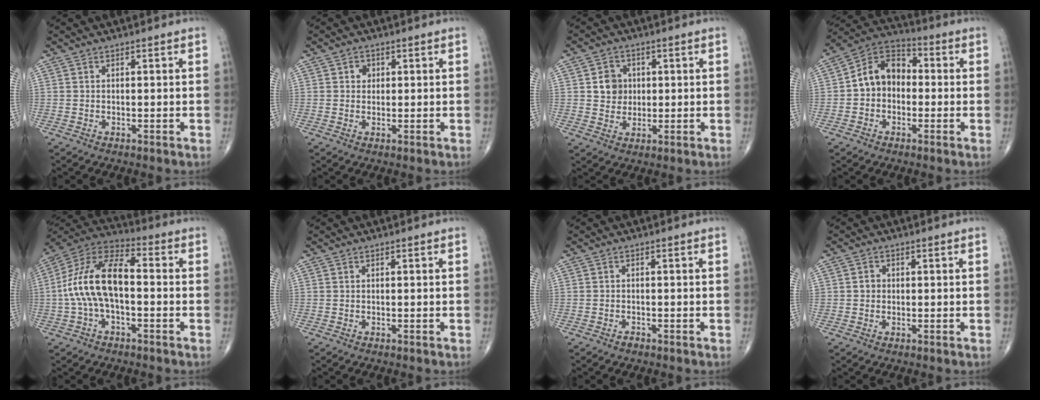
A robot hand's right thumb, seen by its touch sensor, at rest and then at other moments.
{"total": 1.9, "force": [0.5, 1.6, 0.7], "torque": [-0.001, 0.000, 0.005]}
{"total": 5.3, "force": [0.9, 4.8, 2.2], "torque": [-0.011, 0.000, 0.013]}
{"total": 10.0, "force": [-0.2, 7.3, 6.8], "torque": [-0.092, 0.036, -0.021]}
{"total": 15.1, "force": [-0.9, 7.6, 13.0], "torque": [-0.255, 0.044, -0.028]}
{"total": 0.0}
{"total": 0.8, "force": [-0.7, 0.4, 0.2], "torque": [-0.002, 0.003, -0.015]}
{"total": 1.8, "force": [0.1, 1.6, 0.7], "torque": [-0.002, 0.004, 0.000]}